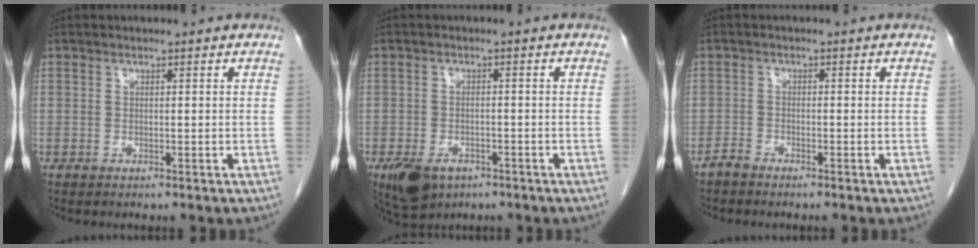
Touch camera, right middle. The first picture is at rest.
{"total": 6.4, "force": [-3.9, 3.8, 3.5], "torque": [-0.063, -0.006, -0.057]}
{"total": 1.5, "force": [-1.4, 0.3, 0.4], "torque": [-0.013, -0.001, -0.028]}